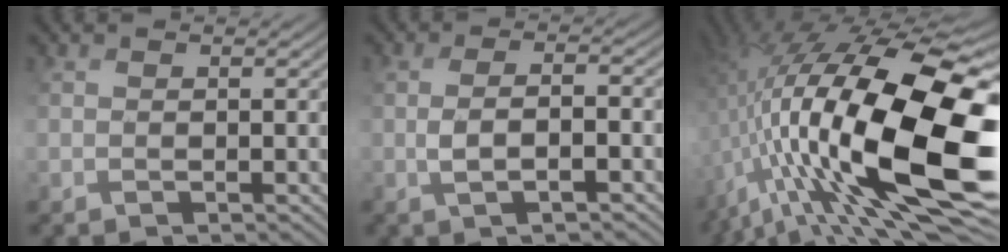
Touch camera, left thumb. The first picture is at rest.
{"total": 4.1, "force": [-1.0, 1.3, 3.7], "torque": [-0.072, 0.004, -0.025]}
{"total": 21.9, "force": [-4.0, 8.5, 19.8], "torque": [-0.374, -0.010, -0.068]}